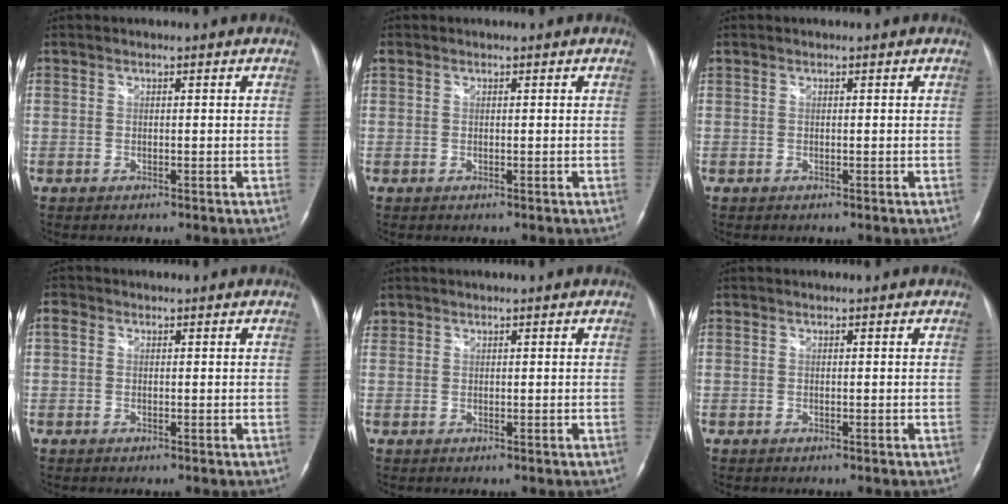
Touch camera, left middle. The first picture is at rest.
{"total": 0.6, "force": [0.4, 0.4, 0.2], "torque": [-0.013, 0.020, 0.010]}
{"total": 0.0}
{"total": 1.3, "force": [0.3, 1.1, 0.7], "torque": [-0.019, 0.011, 0.005]}
{"total": 0.9, "force": [0.7, 0.6, 0.0], "torque": [0.004, 0.010, 0.012]}
{"total": 0.0}